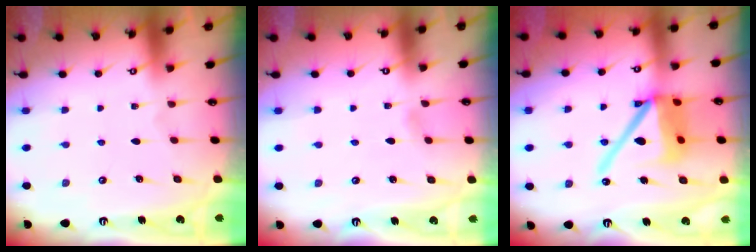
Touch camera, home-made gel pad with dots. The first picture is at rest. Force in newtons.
{"total": 3.0, "press": 3.0, "slide": 0.4}
{"total": 16.3, "press": 16.2, "slide": 1.9}